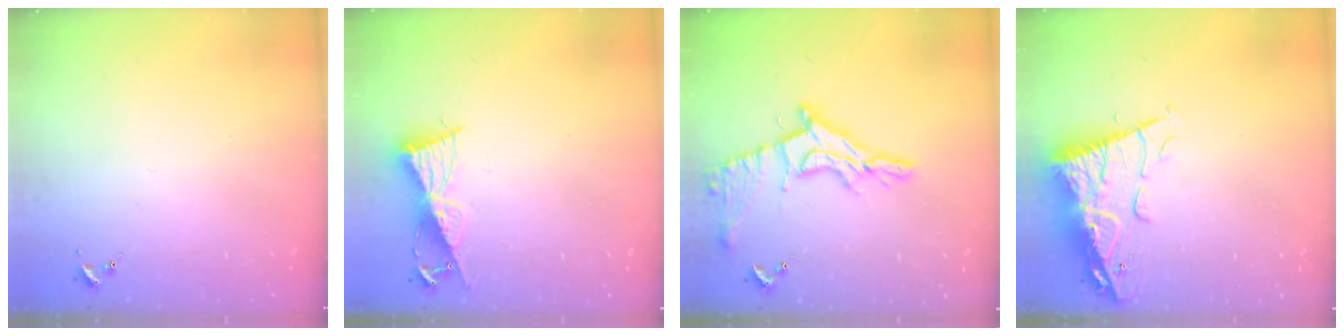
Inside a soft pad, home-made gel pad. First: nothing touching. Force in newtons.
{"total": 9.2, "press": 9.2, "slide": 0.3}
{"total": 15.4, "press": 15.3, "slide": 1.3}
{"total": 14.0, "press": 13.9, "slide": 1.3}